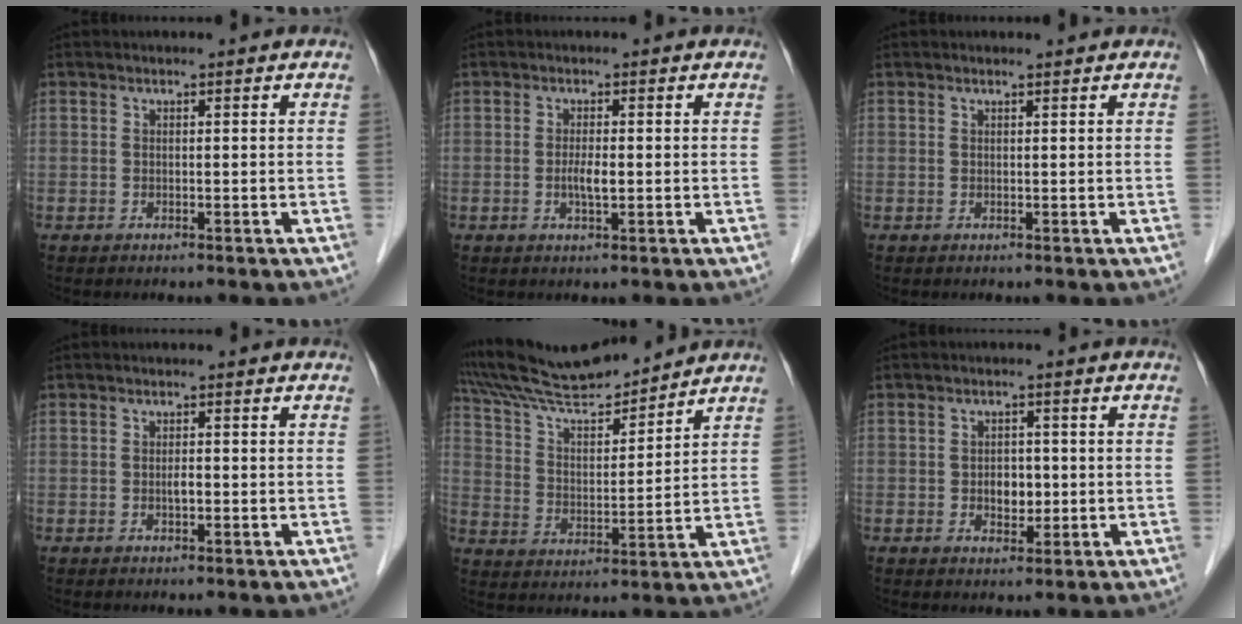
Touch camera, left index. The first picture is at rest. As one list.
[{"total": 2.1, "force": [-0.2, 0.4, 2.1], "torque": [-0.045, -0.001, -0.004]}, {"total": 0.7, "force": [0.7, -0.1, 0.2], "torque": [-0.009, 0.004, 0.013]}, {"total": 1.0, "force": [-0.2, 0.3, 0.9], "torque": [-0.018, 0.001, -0.004]}, {"total": 12.9, "force": [12.2, 0.8, 3.9], "torque": [-0.082, 0.013, 0.228]}, {"total": 3.2, "force": [-0.3, 2.2, 2.2], "torque": [-0.031, 0.004, 0.000]}]